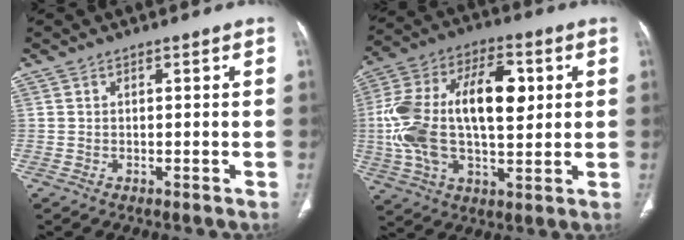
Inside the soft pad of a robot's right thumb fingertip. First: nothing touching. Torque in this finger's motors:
{"motor_torque": [1.57, 1.63, 1.84, 0.29, 0.48]}